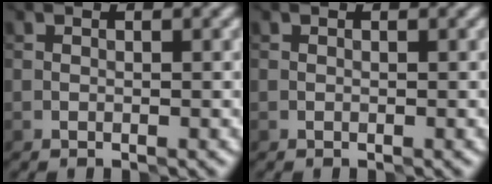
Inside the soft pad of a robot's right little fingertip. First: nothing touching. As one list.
[{"total": 0.0}]